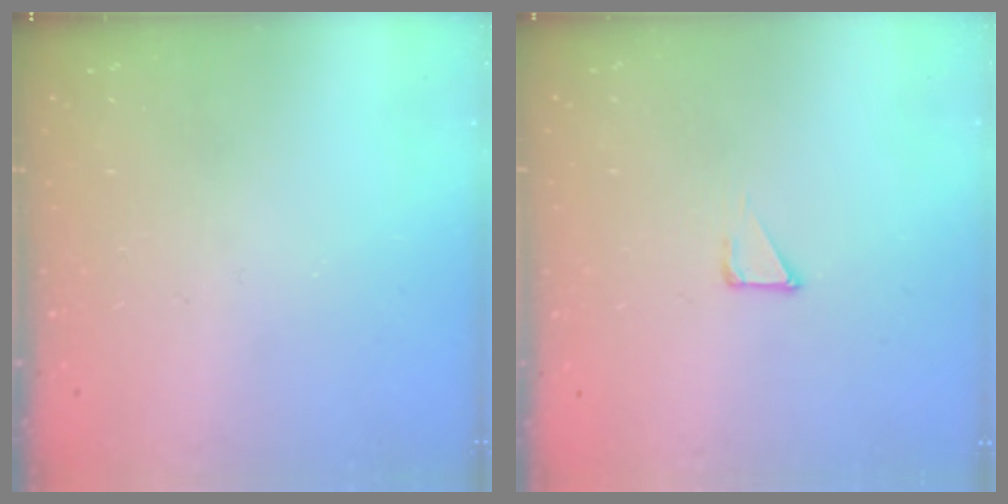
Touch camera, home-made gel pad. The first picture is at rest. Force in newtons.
{"total": 2.1, "press": 2.1, "slide": 0.1}